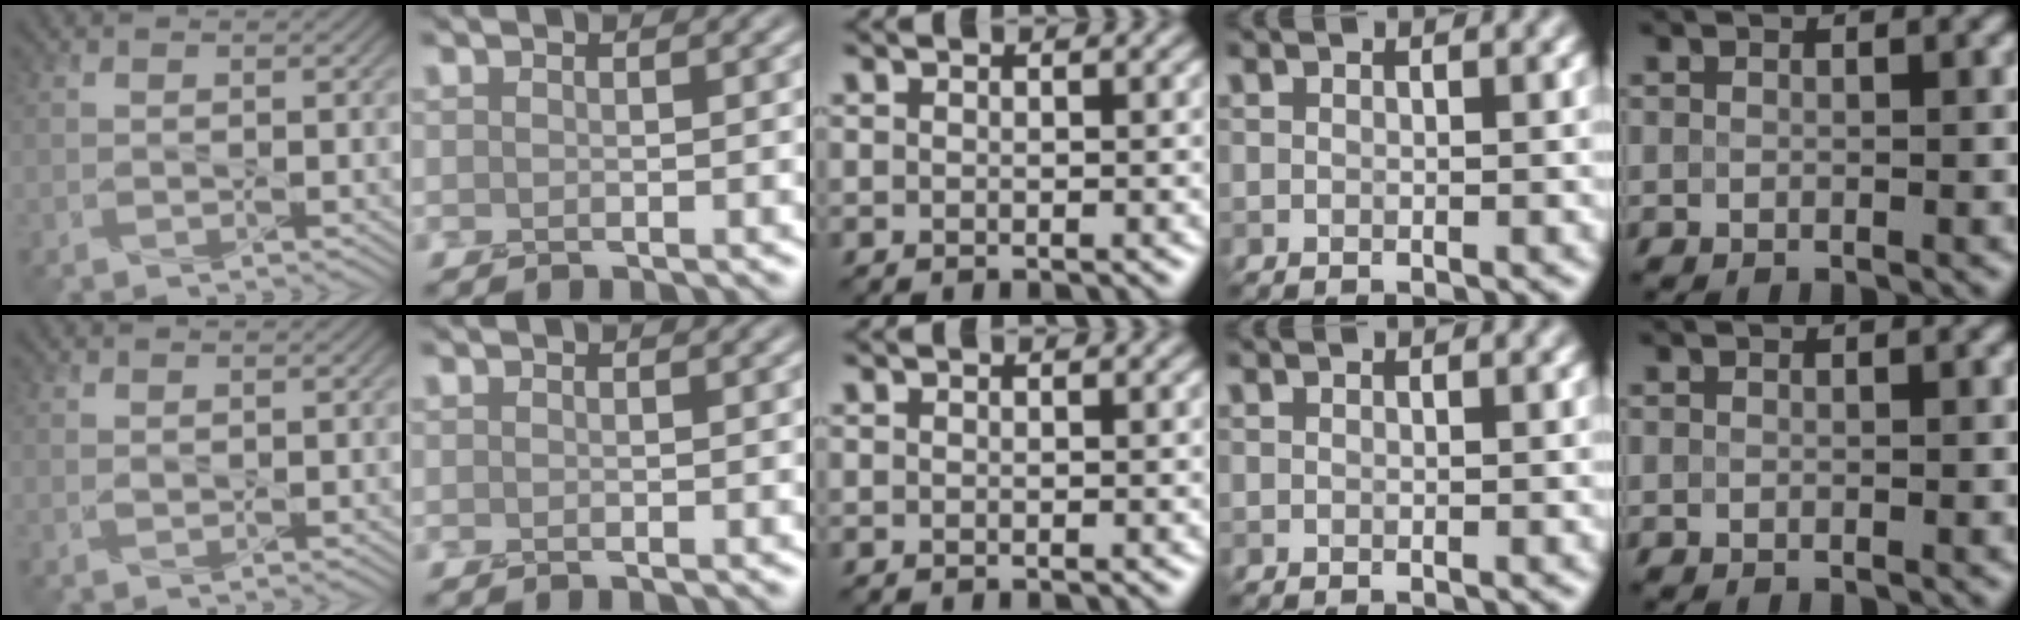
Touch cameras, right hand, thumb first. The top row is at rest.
{"thumb": {"total": 0.6, "force": [0.5, 0.2, 0.3], "torque": [-0.011, 0.000, 0.010]}}